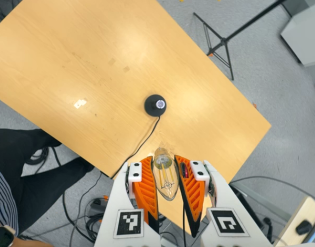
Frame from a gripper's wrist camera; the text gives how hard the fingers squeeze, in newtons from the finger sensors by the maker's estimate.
{"total": 22.0, "left": 24.1, "right": 19.9}